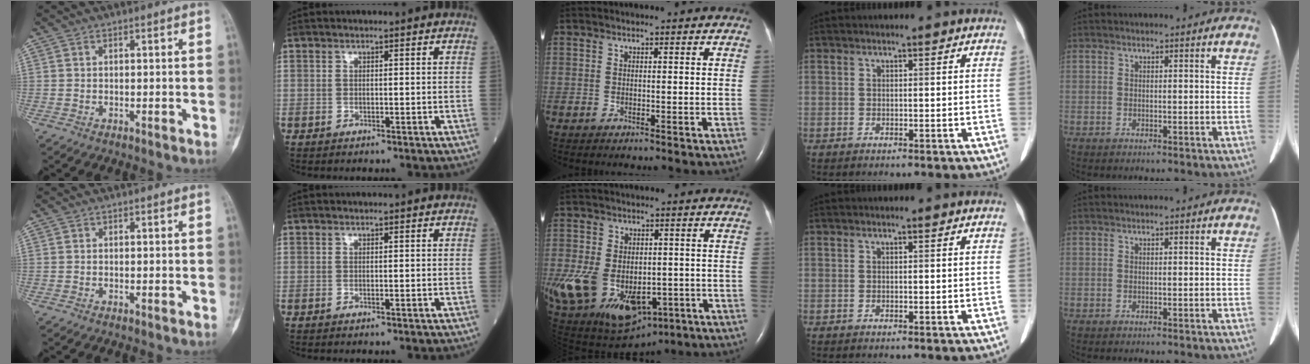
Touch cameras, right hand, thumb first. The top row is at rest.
{"middle": {"total": 24.3, "force": [-9.1, 16.6, 15.2], "torque": [-0.359, -0.018, -0.118]}}